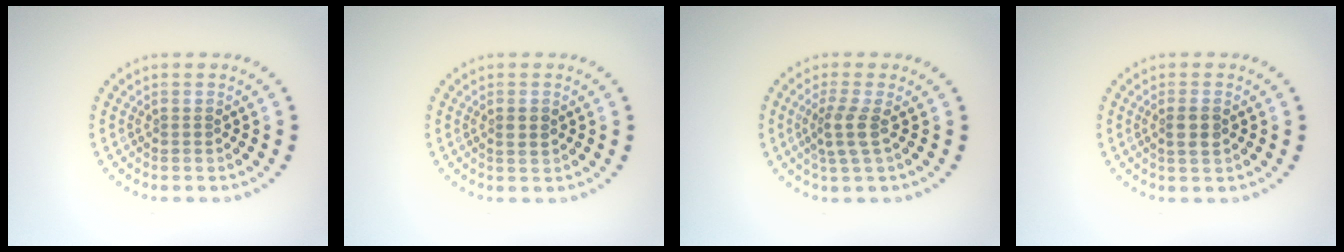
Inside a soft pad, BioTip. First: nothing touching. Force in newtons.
{"total": 1.2, "press": 1.2, "slide": 0.3}
{"total": 2.3, "press": 1.9, "slide": 1.4}
{"total": 1.9, "press": 1.8, "slide": 0.5}